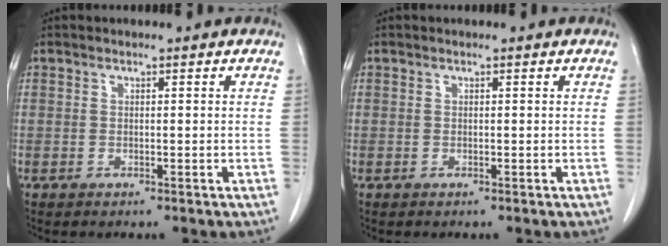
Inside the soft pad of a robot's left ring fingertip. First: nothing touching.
{"total": 0.0}